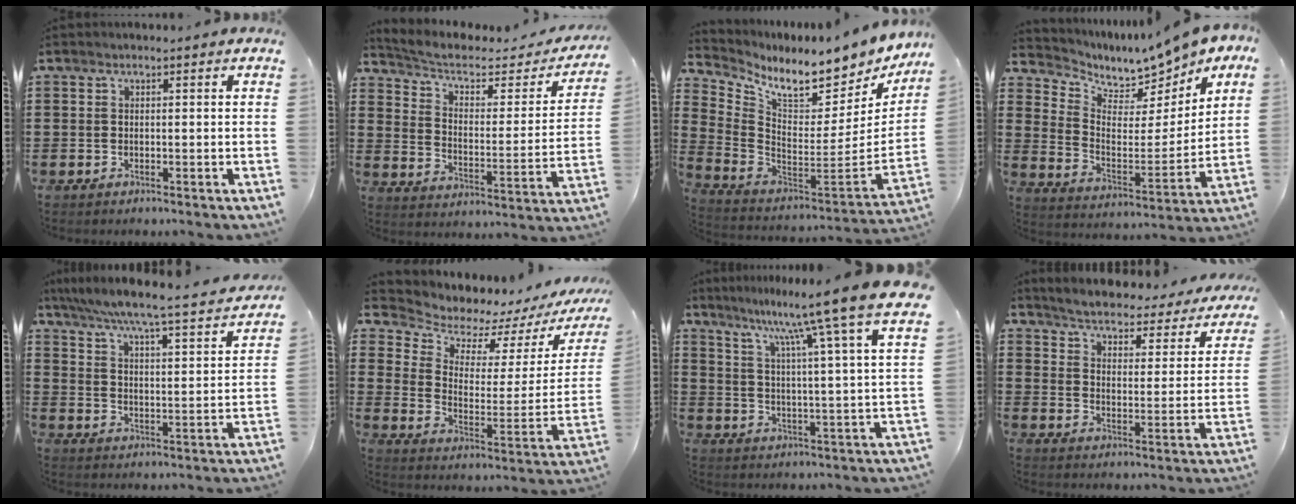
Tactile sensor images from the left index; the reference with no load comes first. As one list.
[{"total": 4.5, "force": [3.0, 1.9, 2.7], "torque": [-0.070, -0.018, 0.044]}, {"total": 7.6, "force": [6.8, 1.2, 3.3], "torque": [-0.087, -0.069, 0.109]}, {"total": 6.6, "force": [5.7, 3.0, 1.3], "torque": [-0.046, -0.041, 0.097]}, {"total": 5.6, "force": [5.0, -0.8, 2.3], "torque": [-0.069, -0.046, 0.075]}, {"total": 5.9, "force": [5.6, 1.9, 0.3], "torque": [-0.040, -0.052, 0.095]}, {"total": 10.4, "force": [9.0, -1.8, 4.9], "torque": [-0.116, -0.064, 0.141]}, {"total": 3.0, "force": [2.9, 0.0, 0.7], "torque": [-0.033, -0.029, 0.038]}]